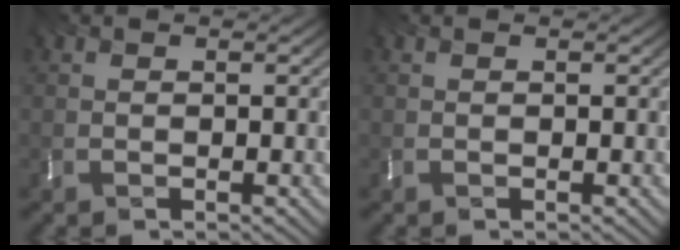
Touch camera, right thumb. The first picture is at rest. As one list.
[{"total": 0.0}]